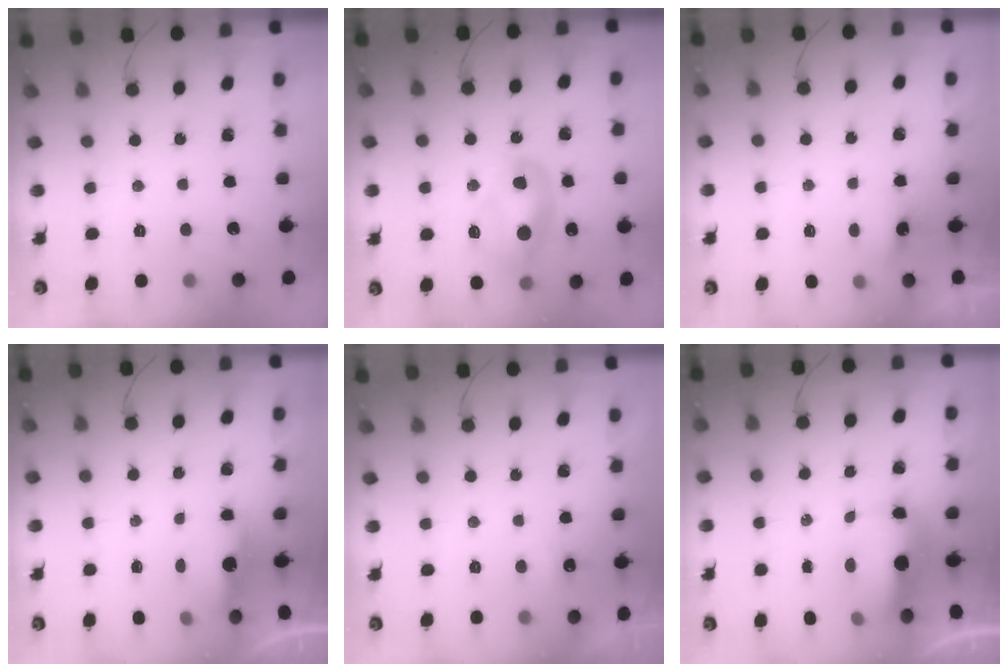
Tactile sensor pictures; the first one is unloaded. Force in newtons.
{"total": 11.4, "press": 11.4, "slide": 0.9}
{"total": 3.3, "press": 3.1, "slide": 1.1}
{"total": 6.2, "press": 4.3, "slide": 4.6}
{"total": 2.3, "press": 2.2, "slide": 0.7}
{"total": 8.5, "press": 8.3, "slide": 1.8}